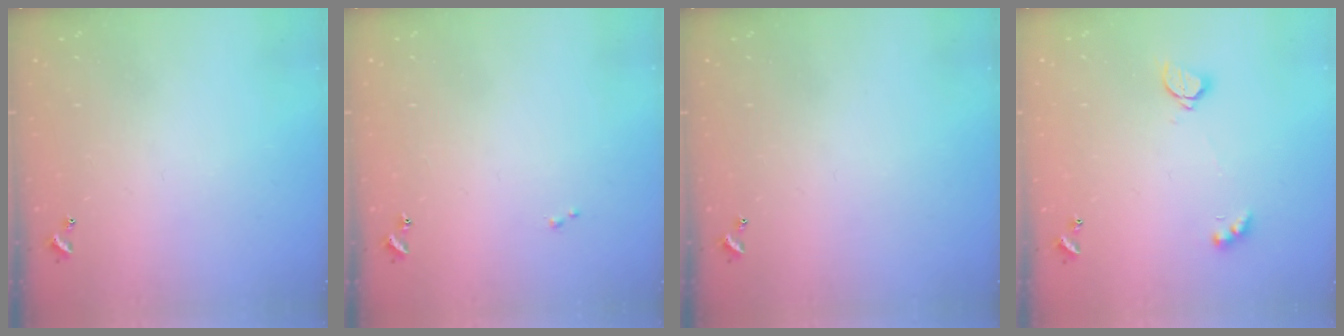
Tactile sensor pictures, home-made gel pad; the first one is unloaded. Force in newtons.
{"total": 0.0}
{"total": 0.0}
{"total": 2.2, "press": 2.2, "slide": 0.2}